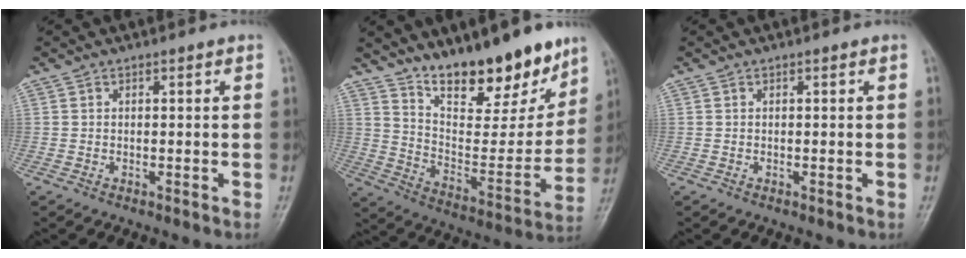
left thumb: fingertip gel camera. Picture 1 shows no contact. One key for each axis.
{"total": 19.5, "fx": 14.5, "fy": 7.3, "fz": 10.8, "tx": -0.113, "ty": -0.095, "tz": 0.240}
{"total": 0.0}